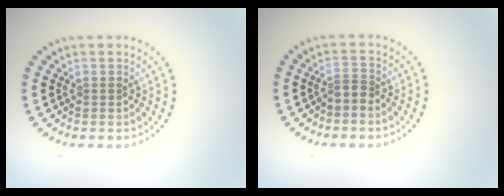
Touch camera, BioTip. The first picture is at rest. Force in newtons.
{"total": 1.1, "press": 0.8, "slide": 0.8}